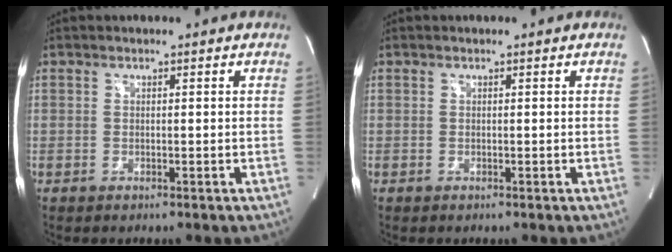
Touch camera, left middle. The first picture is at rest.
{"total": 0.0}